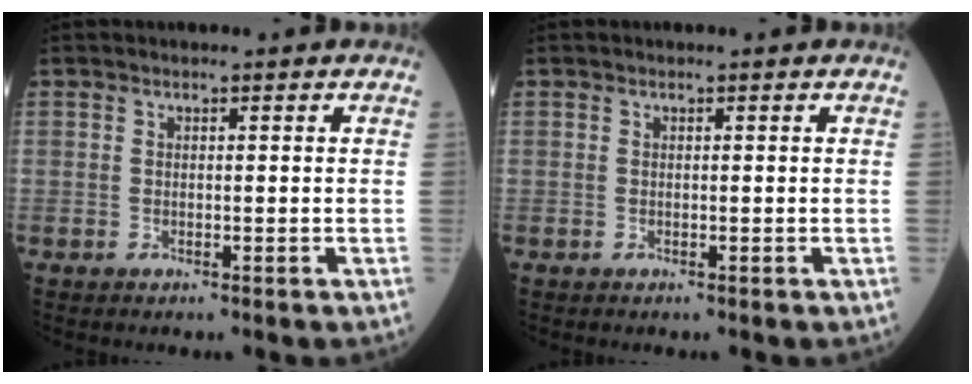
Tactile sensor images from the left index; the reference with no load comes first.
{"total": 0.0}